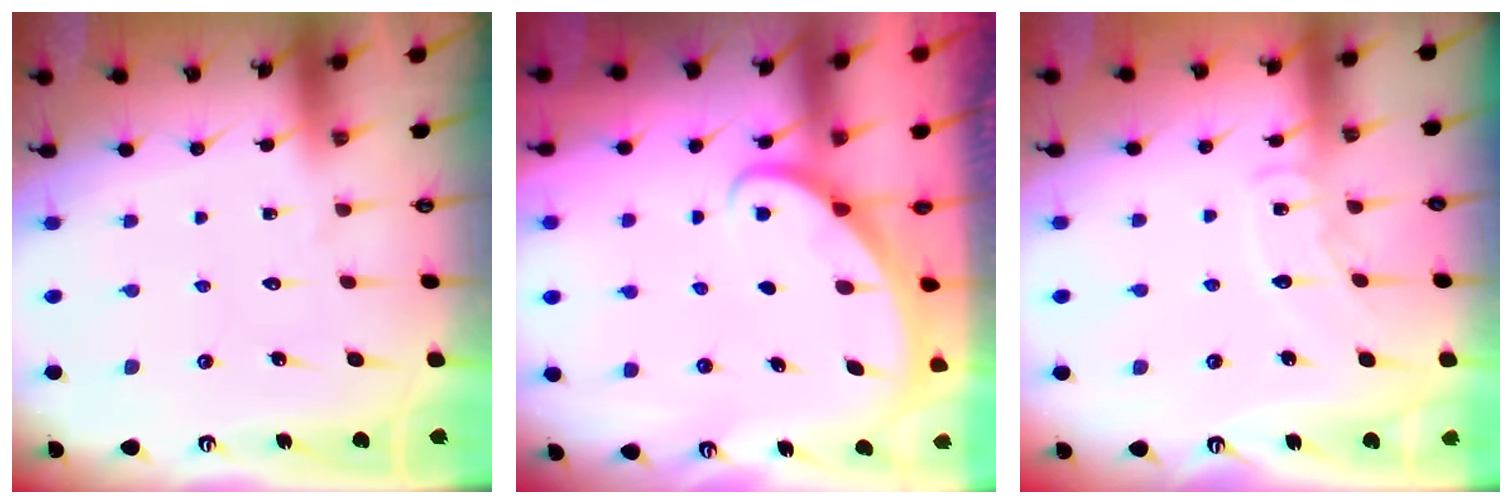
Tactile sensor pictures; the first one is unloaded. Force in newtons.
{"total": 2.2, "press": 2.2, "slide": 0.1}
{"total": 7.6, "press": 7.6, "slide": 0.8}